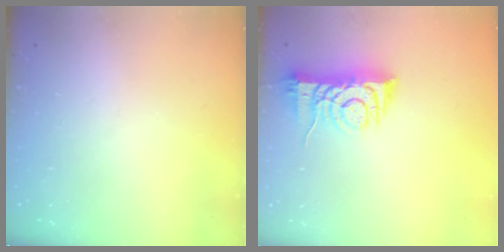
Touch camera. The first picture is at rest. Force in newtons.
{"total": 8.0, "press": 7.9, "slide": 1.3}